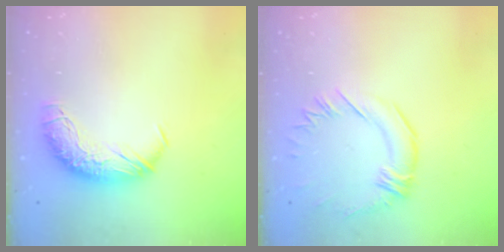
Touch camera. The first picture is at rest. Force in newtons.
{"total": 0.9, "press": 0.1, "slide": 0.9}